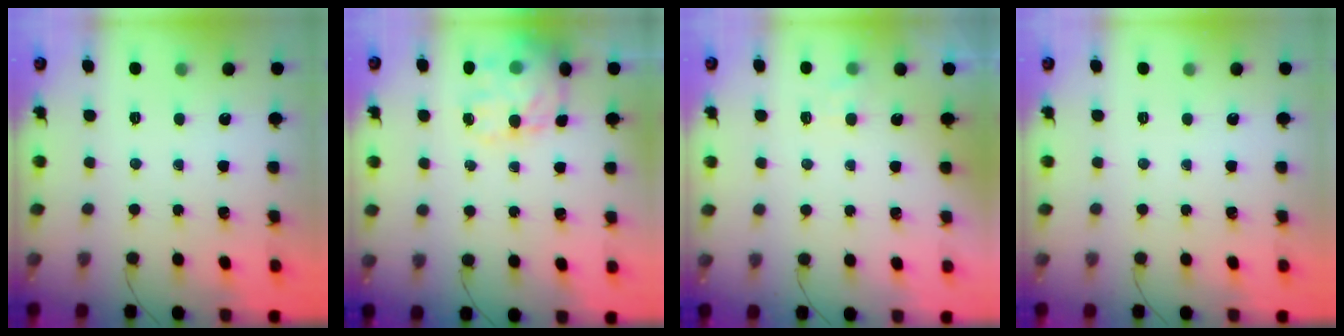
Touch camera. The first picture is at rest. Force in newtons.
{"total": 13.2, "press": 12.7, "slide": 3.4}
{"total": 2.1, "press": 1.6, "slide": 1.3}
{"total": 0.0}